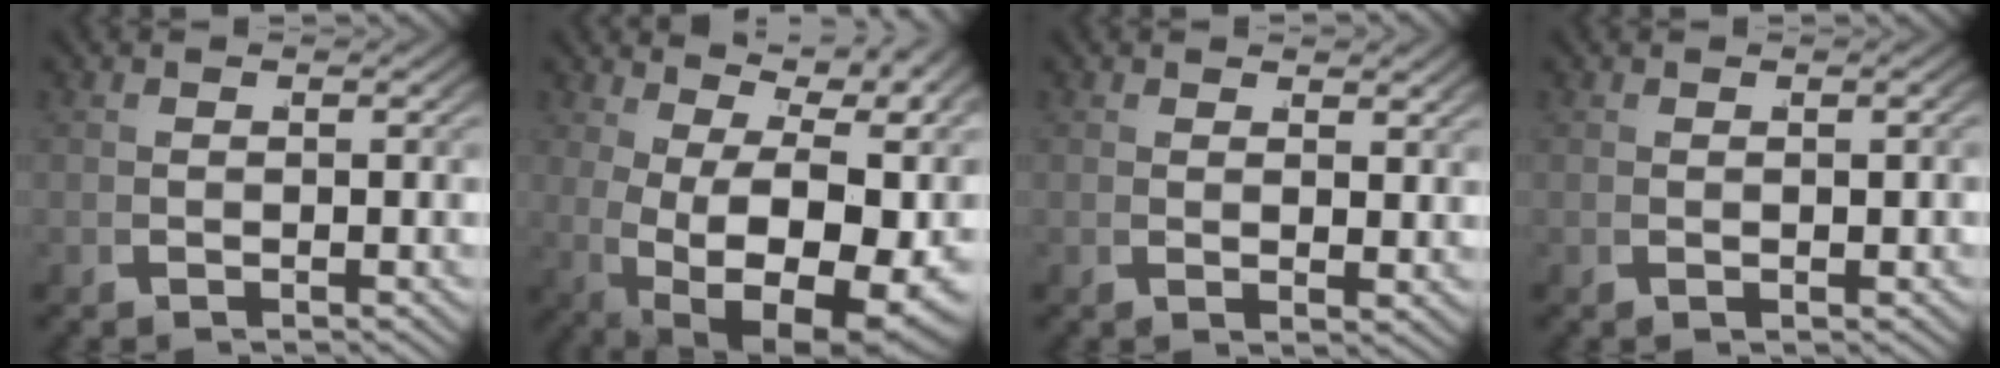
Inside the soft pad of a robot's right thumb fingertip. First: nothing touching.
{"total": 15.7, "force": [1.1, 9.5, 12.4], "torque": [-0.216, -0.057, 0.058]}
{"total": 1.6, "force": [1.3, 0.3, 0.8], "torque": [-0.006, -0.001, 0.021]}
{"total": 0.6, "force": [0.2, 0.2, 0.6], "torque": [-0.010, 0.004, 0.002]}